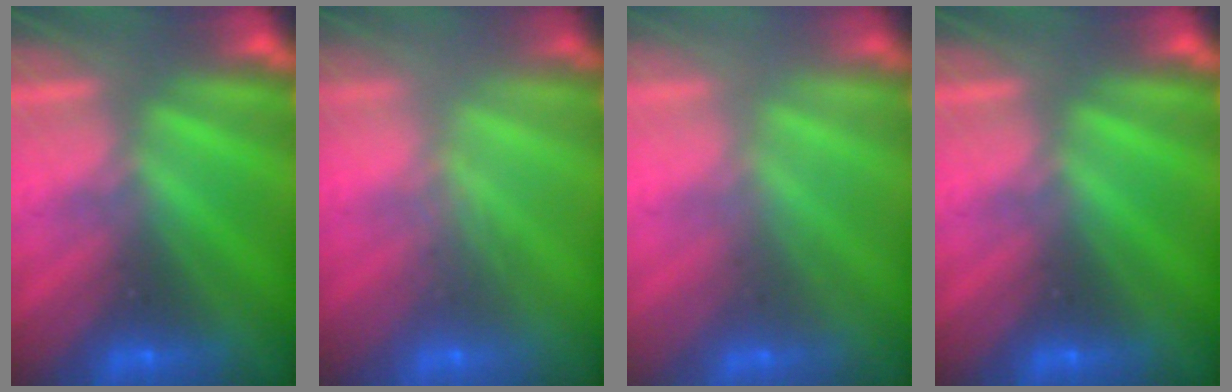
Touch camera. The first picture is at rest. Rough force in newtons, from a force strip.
{"total": 2.4}
{"total": 2.5}
{"total": 0.0}